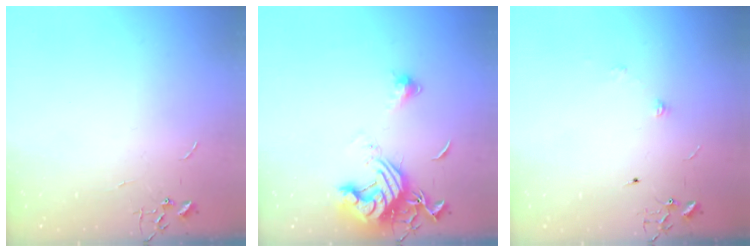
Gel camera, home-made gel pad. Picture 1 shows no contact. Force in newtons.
{"total": 13.2, "press": 13.1, "slide": 1.6}
{"total": 5.5, "press": 5.4, "slide": 0.9}